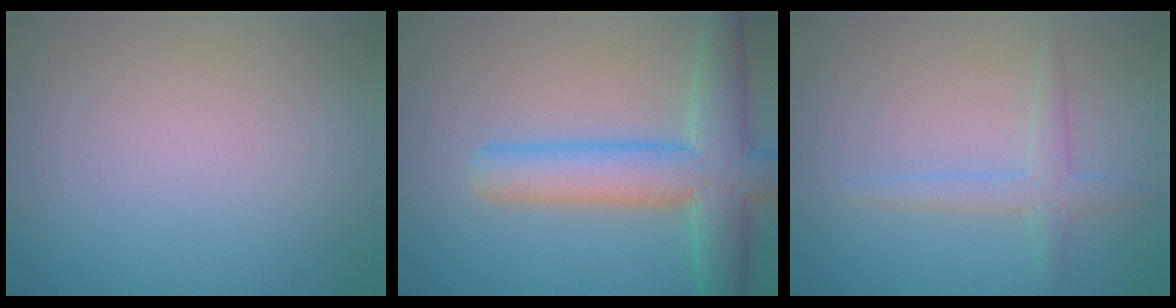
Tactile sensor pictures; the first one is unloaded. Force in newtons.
{"total": 7.6, "press": 7.6, "slide": 0.3}
{"total": 2.1, "press": 2.1, "slide": 0.1}